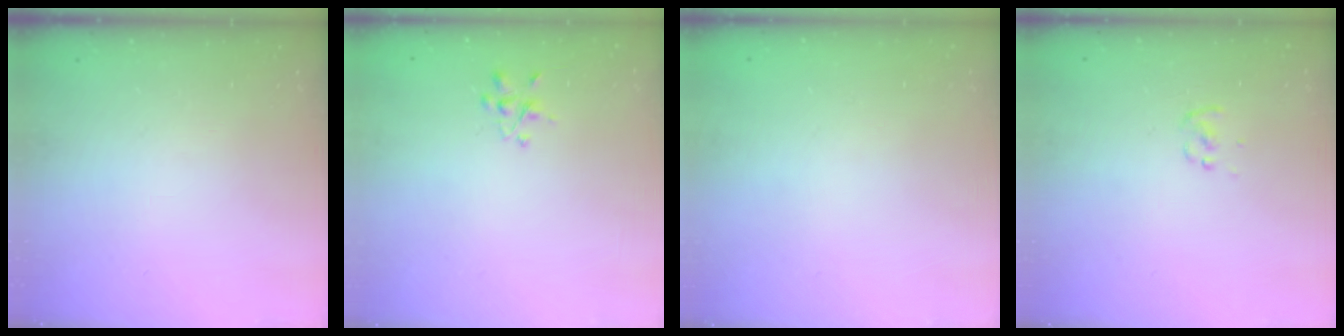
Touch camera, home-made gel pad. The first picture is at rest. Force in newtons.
{"total": 2.2, "press": 2.0, "slide": 1.0}
{"total": 1.9, "press": 1.9, "slide": 0.2}
{"total": 1.1, "press": 1.1, "slide": 0.2}